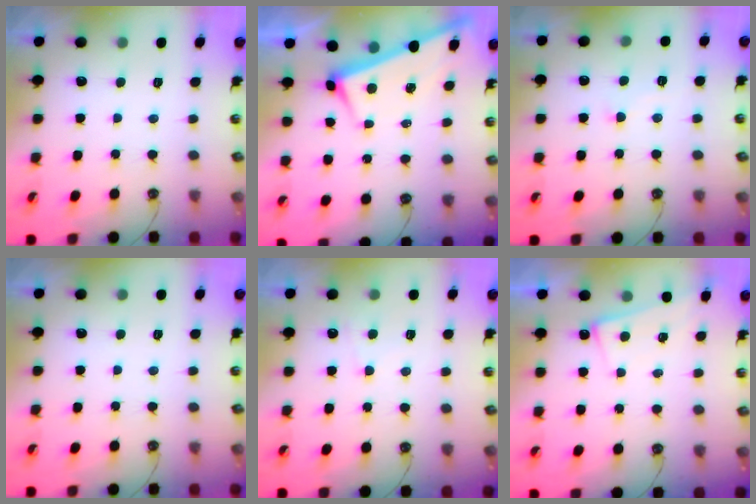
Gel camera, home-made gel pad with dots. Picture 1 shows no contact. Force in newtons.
{"total": 3.1, "press": 3.1, "slide": 0.0}
{"total": 1.7, "press": 1.7, "slide": 0.2}
{"total": 0.0}
{"total": 4.5, "press": 4.5, "slide": 0.5}
{"total": 1.0, "press": 0.9, "slide": 0.3}